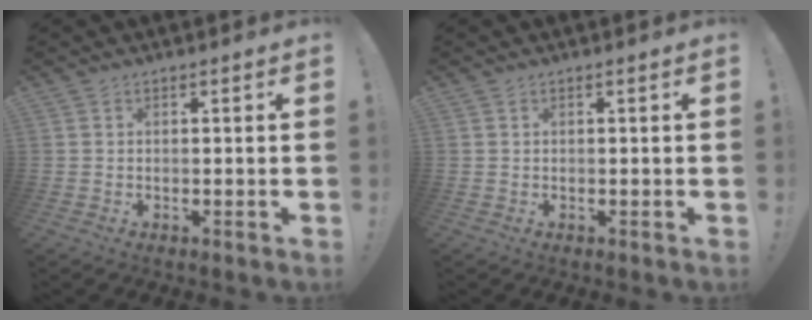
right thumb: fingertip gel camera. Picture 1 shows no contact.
{"total": 0.0}